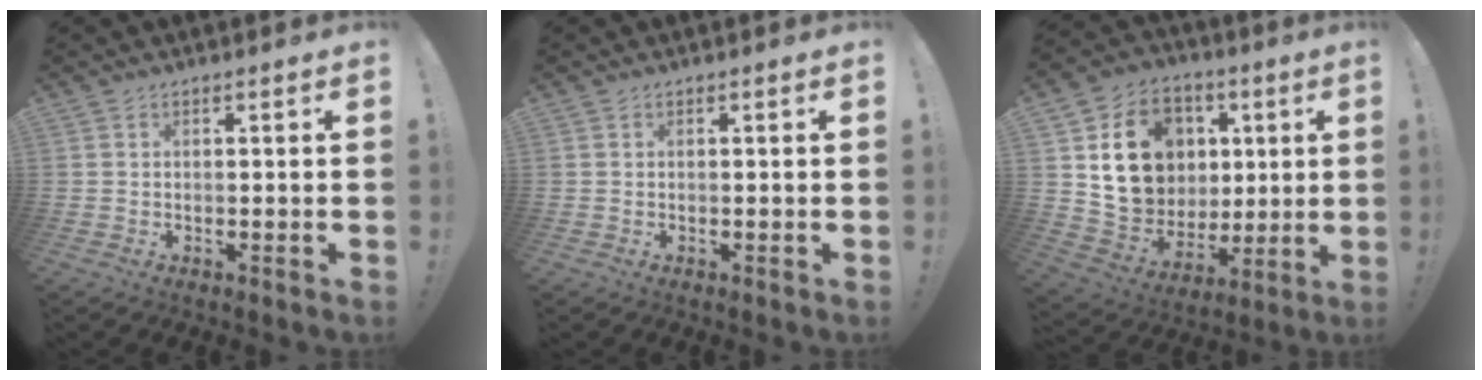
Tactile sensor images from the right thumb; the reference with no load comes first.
{"total": 0.0}
{"total": 19.3, "force": [5.6, 16.3, 8.8], "torque": [-0.130, -0.014, 0.139]}